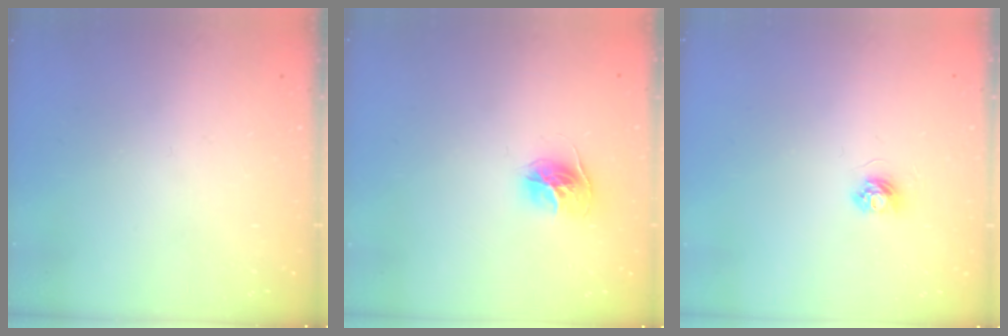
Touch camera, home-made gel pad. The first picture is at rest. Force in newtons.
{"total": 11.1, "press": 11.1, "slide": 0.9}
{"total": 3.6, "press": 3.6, "slide": 0.5}